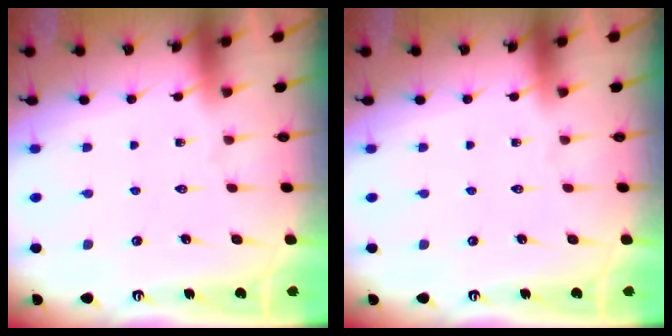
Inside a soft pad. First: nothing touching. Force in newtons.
{"total": 0.0}